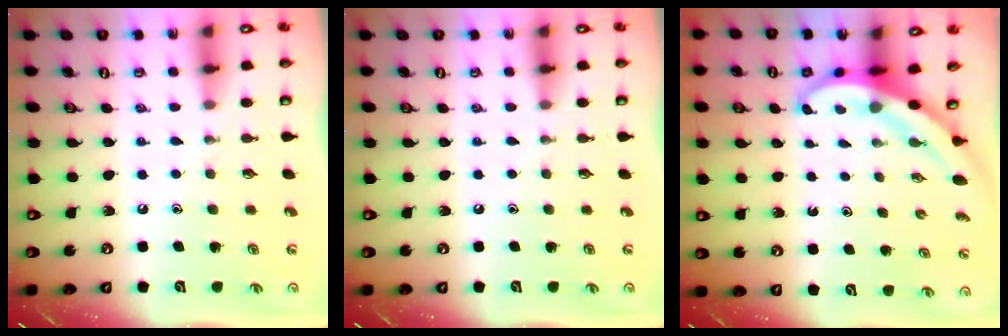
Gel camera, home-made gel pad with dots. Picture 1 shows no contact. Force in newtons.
{"total": 0.0}
{"total": 3.8, "press": 3.7, "slide": 0.2}